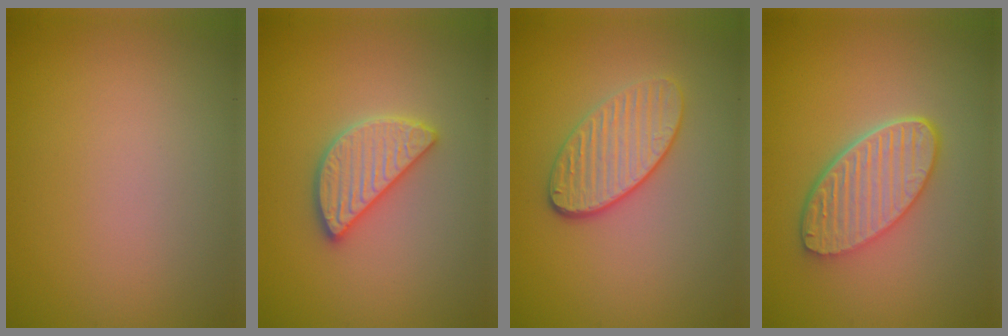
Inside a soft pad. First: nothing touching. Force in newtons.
{"total": 4.2, "press": 4.2, "slide": 0.3}
{"total": 3.7, "press": 3.2, "slide": 1.7}
{"total": 5.7, "press": 4.4, "slide": 3.6}